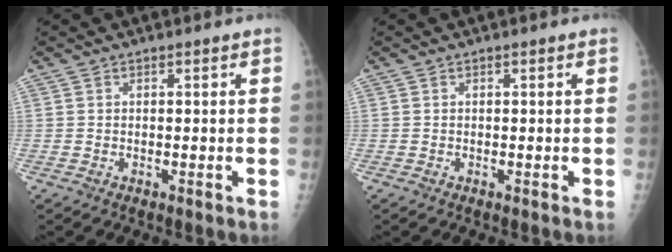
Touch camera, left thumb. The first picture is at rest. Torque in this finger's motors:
{"motor_torque": [0.00, 0.00, 0.00, 0.00, 0.00]}